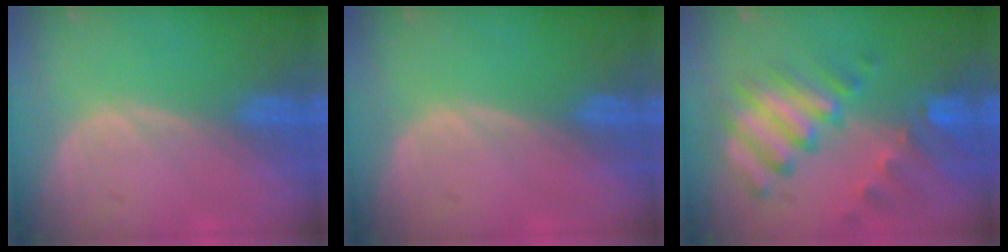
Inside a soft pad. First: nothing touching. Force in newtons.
{"total": 0.0}
{"total": 10.0, "press": 8.8, "slide": 4.8}